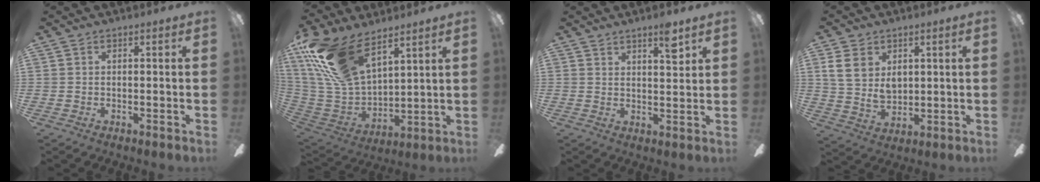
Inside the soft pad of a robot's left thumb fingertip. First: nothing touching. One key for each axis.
{"total": 21.8, "fx": 13.5, "fy": 10.1, "fz": 13.8, "tx": -0.324, "ty": -0.057, "tz": 0.247}
{"total": 5.1, "fx": 3.8, "fy": 0.8, "fz": 3.4, "tx": -0.043, "ty": -0.022, "tz": 0.057}
{"total": 9.2, "fx": 3.2, "fy": 6.6, "fz": 5.5, "tx": -0.093, "ty": -0.003, "tz": 0.060}